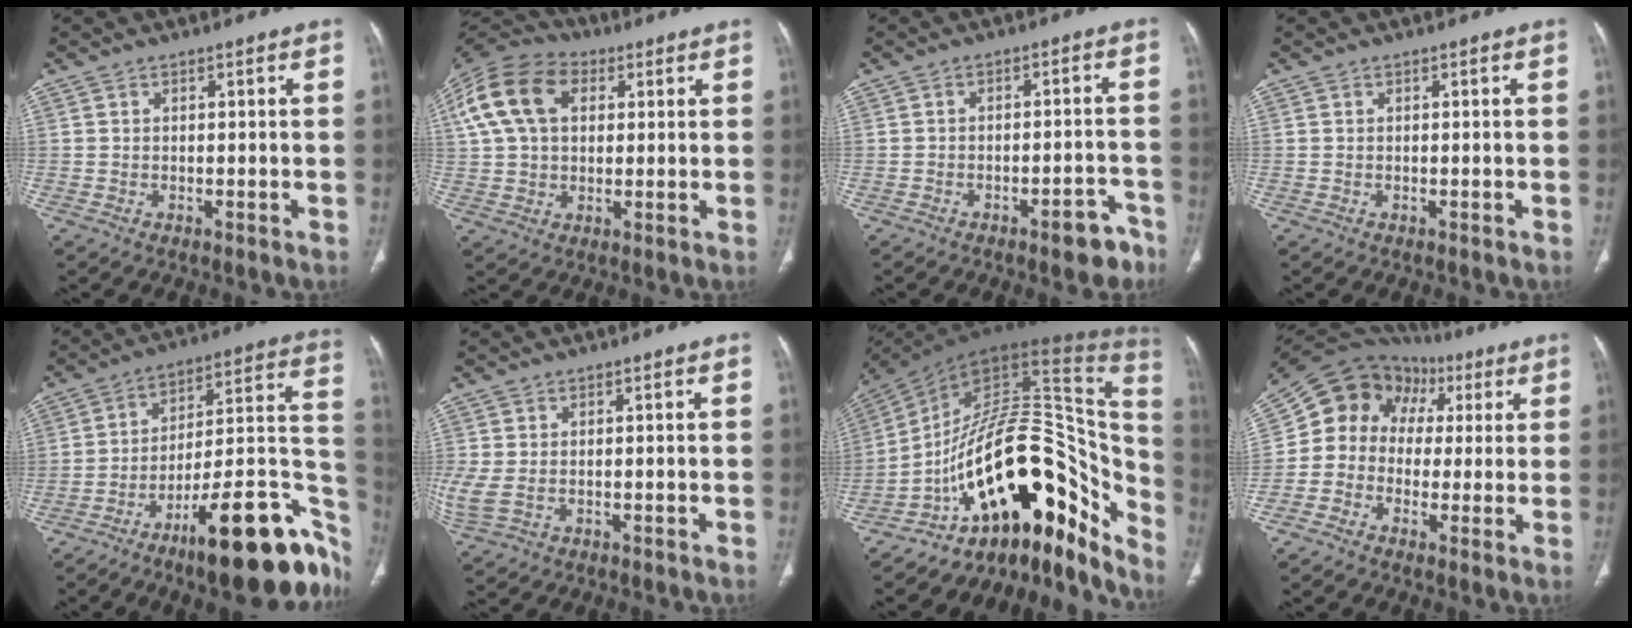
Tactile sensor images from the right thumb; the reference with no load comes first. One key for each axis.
{"total": 17.0, "fx": 5.0, "fy": 11.6, "fz": 11.4, "tx": -0.227, "ty": 0.021, "tz": 0.084}
{"total": 5.9, "fx": -4.0, "fy": 2.1, "fz": 3.8, "tx": -0.031, "ty": 0.034, "tz": -0.045}
{"total": 0.0}
{"total": 28.1, "fx": -13.6, "fy": 8.4, "fz": 23.1, "tx": -0.231, "ty": 0.089, "tz": -0.197}
{"total": 3.9, "fx": -0.2, "fy": 2.3, "fz": 3.1, "tx": -0.094, "ty": 0.002, "tz": 0.006}
{"total": 31.2, "fx": -14.3, "fy": 15.6, "fz": 22.9, "tx": -0.232, "ty": 0.130, "tz": -0.209}
{"total": 14.6, "fx": 2.7, "fy": 12.8, "fz": 6.4, "tx": -0.074, "ty": 0.054, "tz": 0.042}